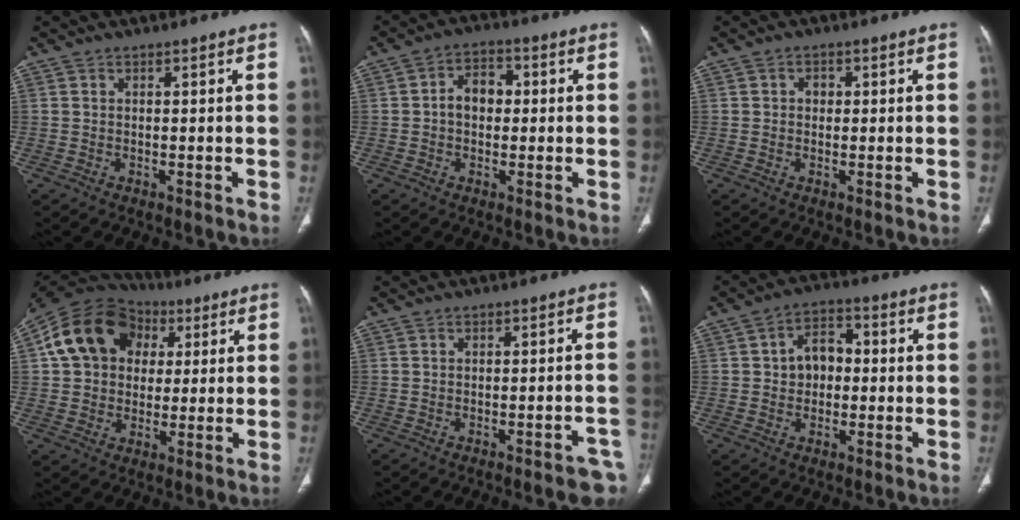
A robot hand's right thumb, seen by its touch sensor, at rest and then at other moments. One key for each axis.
{"total": 5.9, "fx": 0.1, "fy": 4.3, "fz": 4.0, "tx": -0.050, "ty": 0.019, "tz": -0.007}
{"total": 1.1, "fx": 0.1, "fy": 0.9, "fz": 0.5, "tx": -0.005, "ty": 0.003, "tz": 0.000}
{"total": 16.1, "fx": 3.8, "fy": 12.9, "fz": 8.9, "tx": -0.144, "ty": 0.019, "tz": 0.058}
{"total": 6.4, "fx": -5.0, "fy": 1.3, "fz": 3.8, "tx": -0.036, "ty": 0.022, "tz": -0.056}
{"total": 6.9, "fx": 0.2, "fy": 5.1, "fz": 4.6, "tx": -0.051, "ty": 0.020, "tz": -0.005}